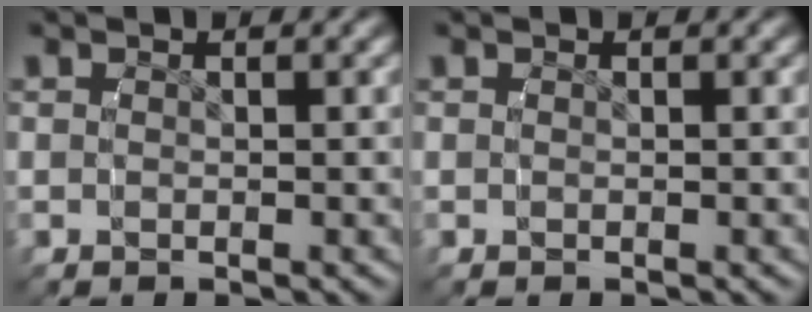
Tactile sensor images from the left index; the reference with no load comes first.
{"total": 0.0}